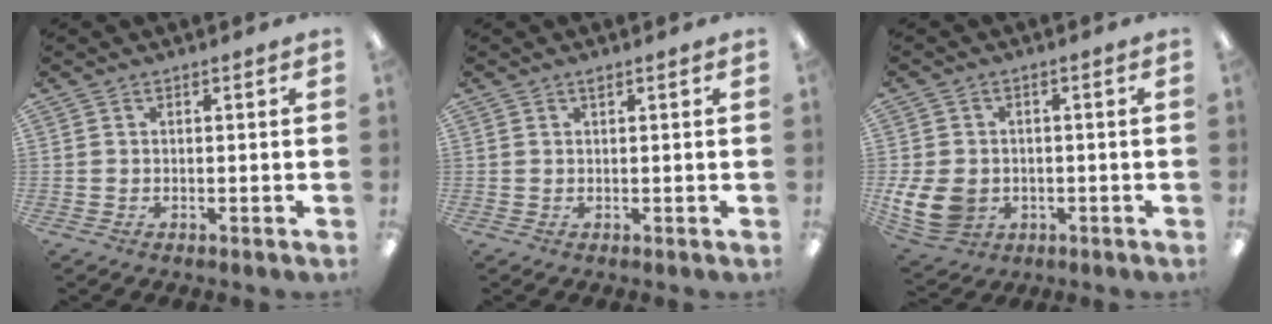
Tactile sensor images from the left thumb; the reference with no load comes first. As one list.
[{"total": 0.9, "force": [0.7, 0.2, 0.5], "torque": [-0.013, 0.002, 0.013]}, {"total": 9.1, "force": [-1.4, 7.3, 5.2], "torque": [-0.119, 0.003, -0.026]}]